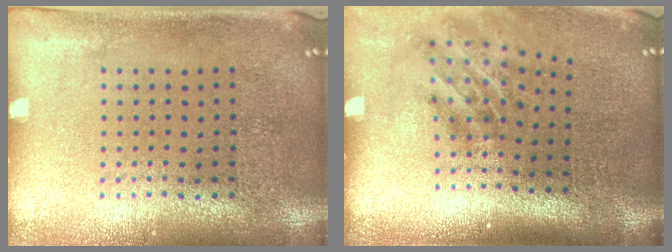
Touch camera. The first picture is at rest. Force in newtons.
{"total": 1.9, "press": 1.1, "slide": 1.5}